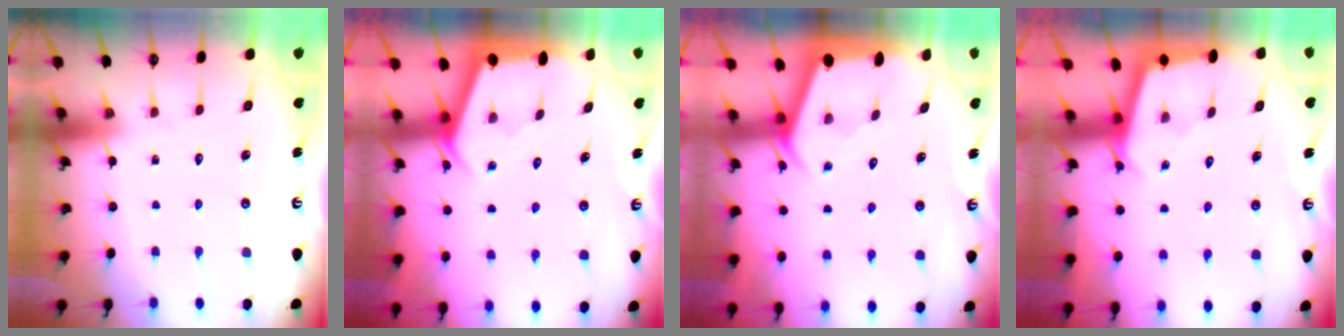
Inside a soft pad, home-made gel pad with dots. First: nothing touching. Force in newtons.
{"total": 2.8, "press": 2.8, "slide": 0.4}
{"total": 2.2, "press": 2.2, "slide": 0.3}
{"total": 2.5, "press": 2.5, "slide": 0.2}